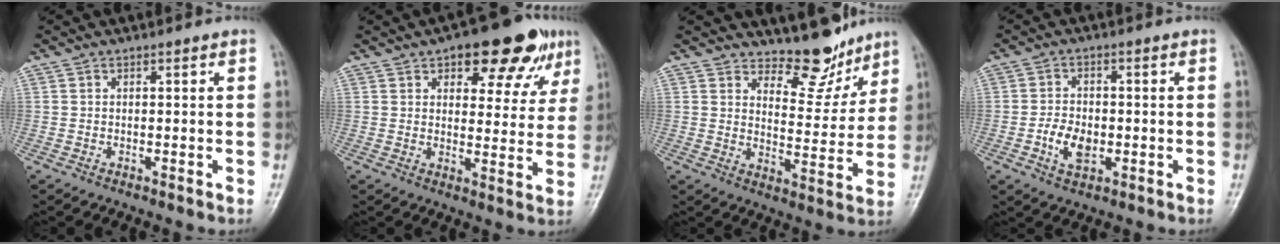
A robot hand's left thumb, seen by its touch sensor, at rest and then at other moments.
{"total": 14.4, "force": [8.0, 6.7, 9.9], "torque": [-0.072, -0.019, 0.102]}
{"total": 8.8, "force": [7.8, 3.5, 2.2], "torque": [0.005, -0.069, 0.121]}
{"total": 5.5, "force": [-1.4, 3.6, 3.9], "torque": [-0.066, 0.005, -0.024]}